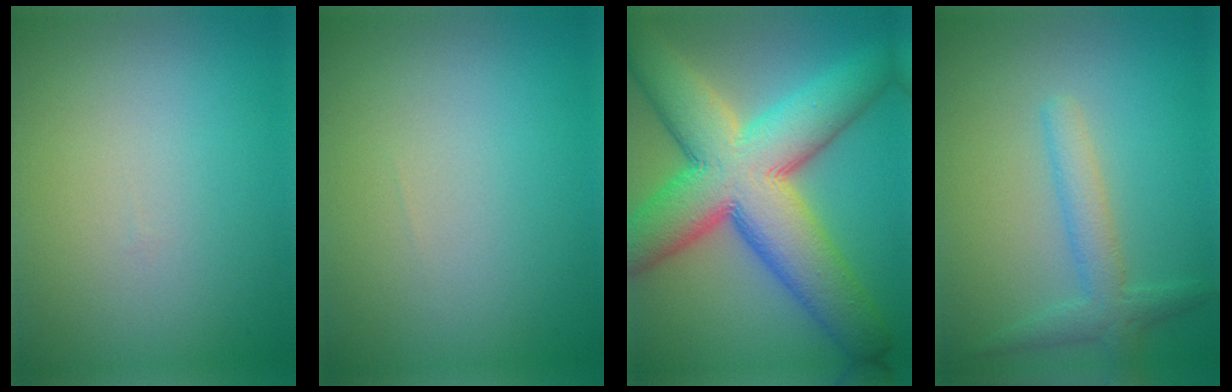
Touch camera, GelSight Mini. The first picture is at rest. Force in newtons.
{"total": 0.0}
{"total": 14.3, "press": 14.3, "slide": 0.7}
{"total": 2.8, "press": 2.8, "slide": 0.1}